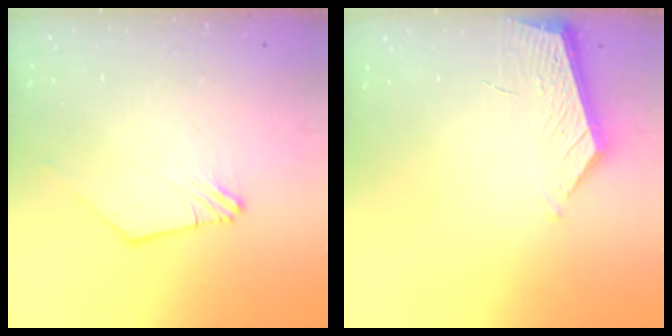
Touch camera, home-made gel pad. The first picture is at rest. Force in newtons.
{"total": 3.7, "press": 3.7, "slide": 0.4}